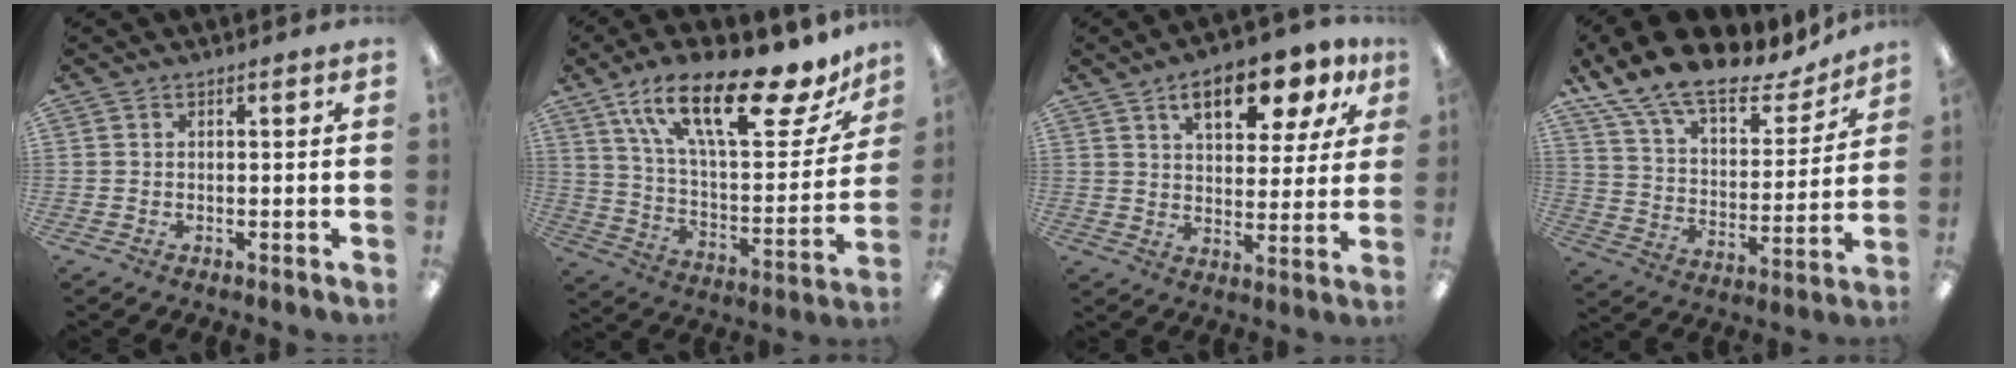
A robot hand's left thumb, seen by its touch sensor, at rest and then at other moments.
{"total": 24.8, "force": [16.1, 8.0, 17.0], "torque": [-0.276, -0.089, 0.267]}
{"total": 12.0, "force": [7.1, 5.4, 8.0], "torque": [-0.109, -0.023, 0.118]}
{"total": 17.4, "force": [13.9, 6.5, 8.3], "torque": [-0.150, -0.099, 0.244]}